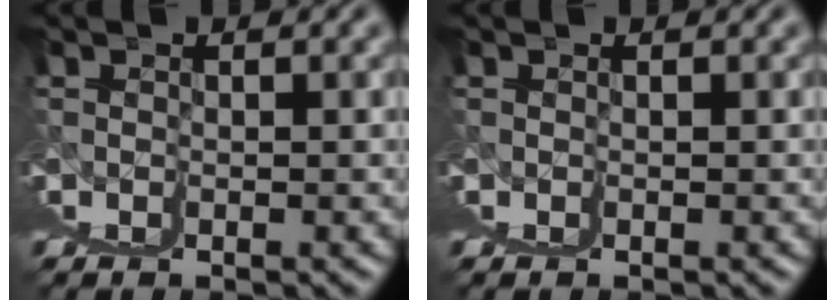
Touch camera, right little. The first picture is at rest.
{"total": 0.0}